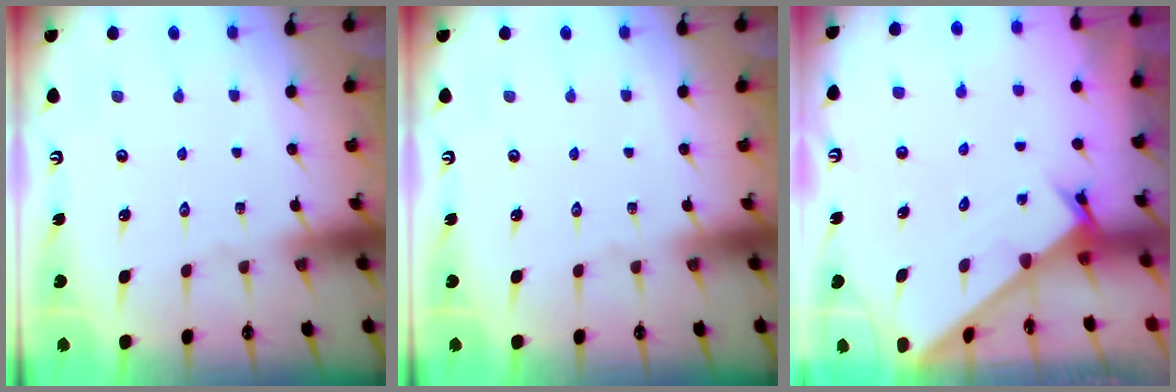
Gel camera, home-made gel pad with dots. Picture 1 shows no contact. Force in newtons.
{"total": 0.0}
{"total": 1.8, "press": 1.8, "slide": 0.1}